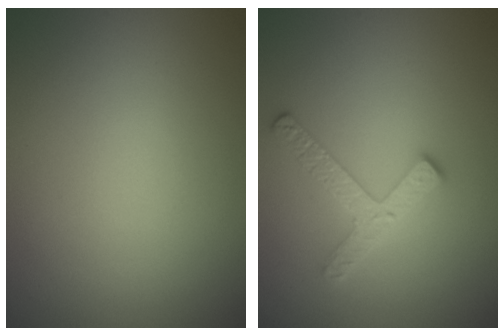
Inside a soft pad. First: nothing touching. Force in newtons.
{"total": 2.6, "press": 2.5, "slide": 0.4}